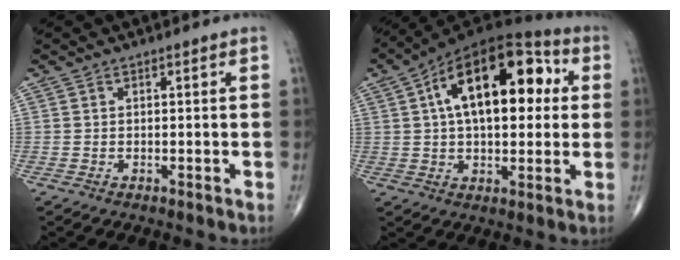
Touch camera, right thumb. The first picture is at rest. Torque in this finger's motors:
{"motor_torque": [0.81, 4.20, 0.53, -0.24, 0.36]}